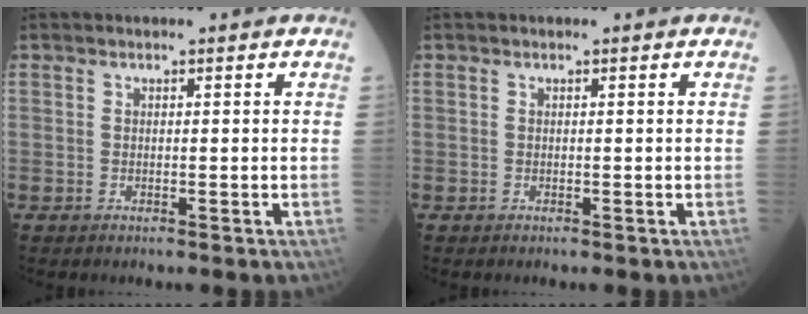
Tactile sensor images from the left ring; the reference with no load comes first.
{"total": 0.0}